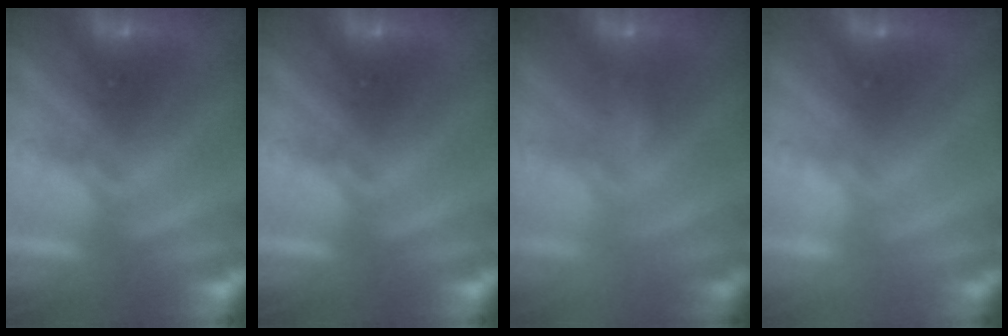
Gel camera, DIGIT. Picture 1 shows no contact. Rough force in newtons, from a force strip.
{"total": 0.0}
{"total": 2.2}
{"total": 3.6}